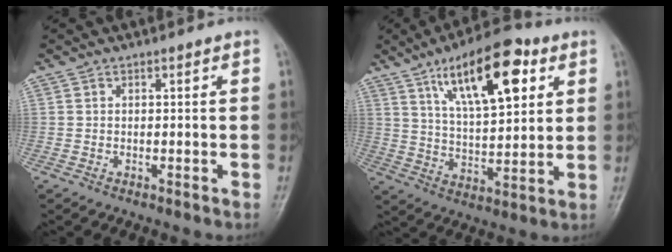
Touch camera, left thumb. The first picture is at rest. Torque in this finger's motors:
{"motor_torque": [0.64, 0.63, 1.81, -0.94, 0.39]}